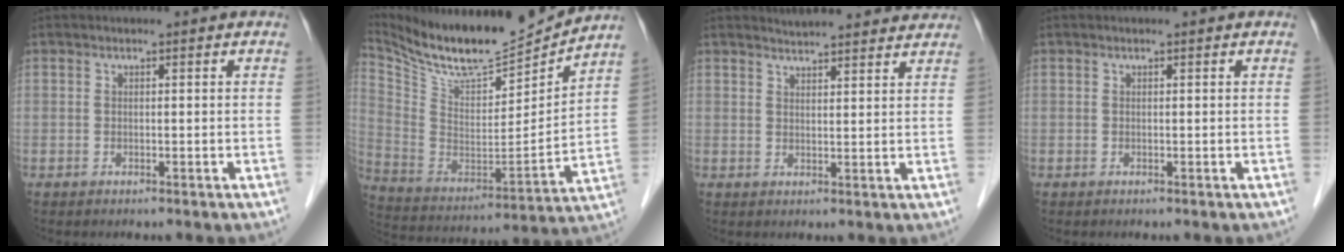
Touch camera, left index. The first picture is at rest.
{"total": 17.3, "force": [16.3, 1.6, 5.3], "torque": [-0.121, -0.027, 0.286]}
{"total": 10.3, "force": [9.8, 1.6, 2.7], "torque": [-0.031, 0.009, 0.115]}
{"total": 0.0}